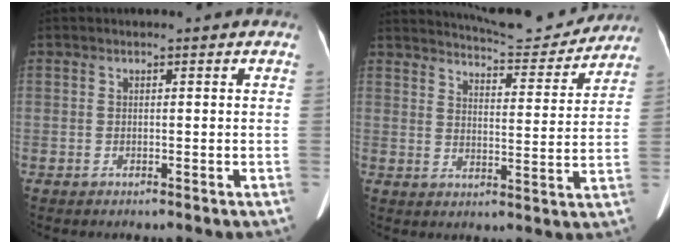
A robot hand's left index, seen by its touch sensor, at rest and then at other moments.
{"total": 13.1, "force": [12.7, 1.3, 3.0], "torque": [-0.044, -0.009, 0.166]}